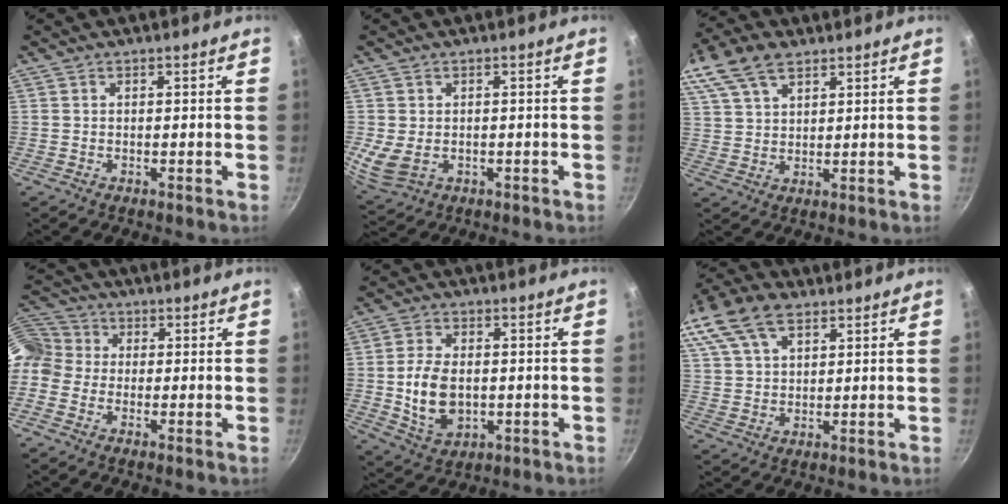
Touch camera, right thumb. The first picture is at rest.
{"total": 5.8, "force": [-0.6, 4.3, 3.9], "torque": [-0.081, -0.011, -0.001]}
{"total": 14.8, "force": [8.9, 8.4, 8.4], "torque": [-0.181, 0.023, 0.172]}
{"total": 9.3, "force": [-0.5, 8.4, 3.8], "torque": [-0.072, 0.032, -0.032]}
{"total": 10.3, "force": [-0.5, 6.7, 7.8], "torque": [-0.138, 0.000, -0.001]}
{"total": 20.8, "force": [11.6, 12.3, 12.0], "torque": [-0.279, 0.042, 0.218]}